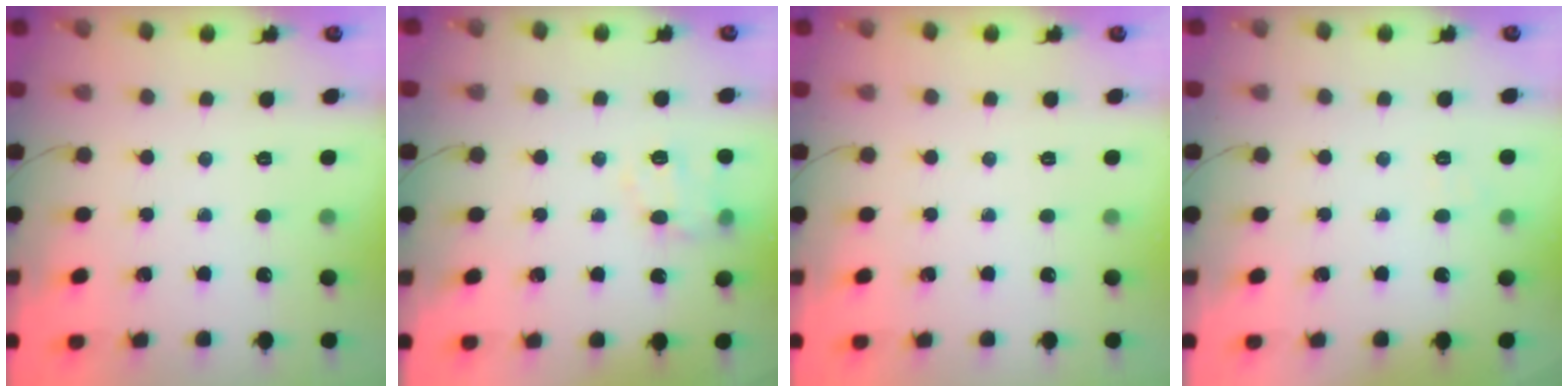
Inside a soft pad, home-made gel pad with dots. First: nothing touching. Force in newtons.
{"total": 8.1, "press": 8.1, "slide": 0.9}
{"total": 0.0}
{"total": 3.9, "press": 3.8, "slide": 1.0}